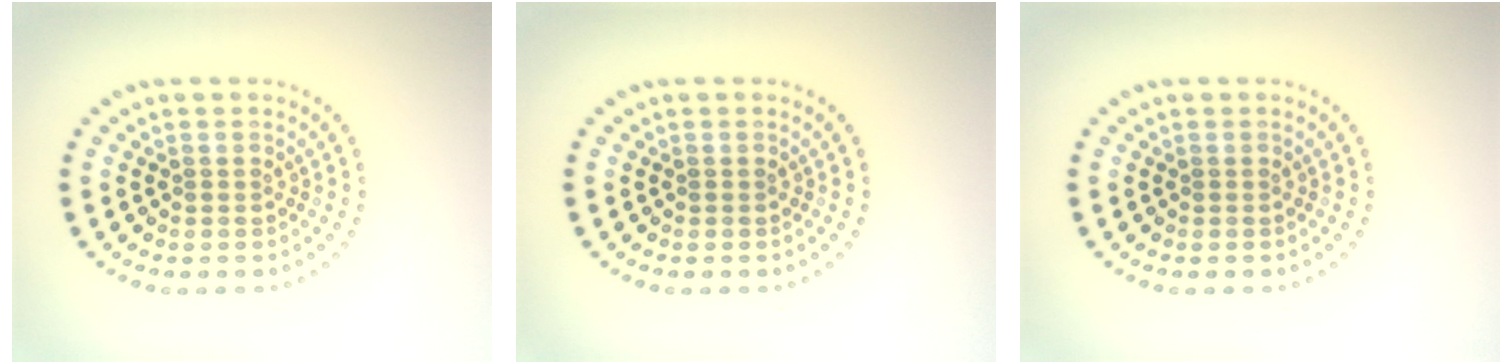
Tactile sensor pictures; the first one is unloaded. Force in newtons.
{"total": 0.0}
{"total": 0.0}